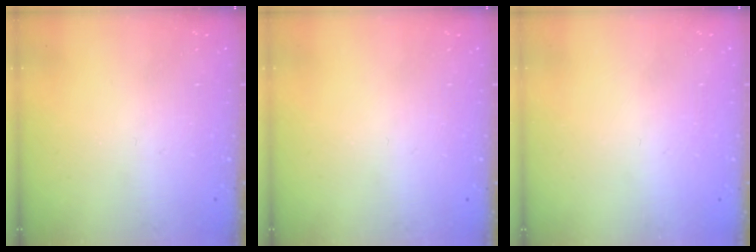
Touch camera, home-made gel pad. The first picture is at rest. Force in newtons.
{"total": 0.0}
{"total": 0.9, "press": 0.9, "slide": 0.1}